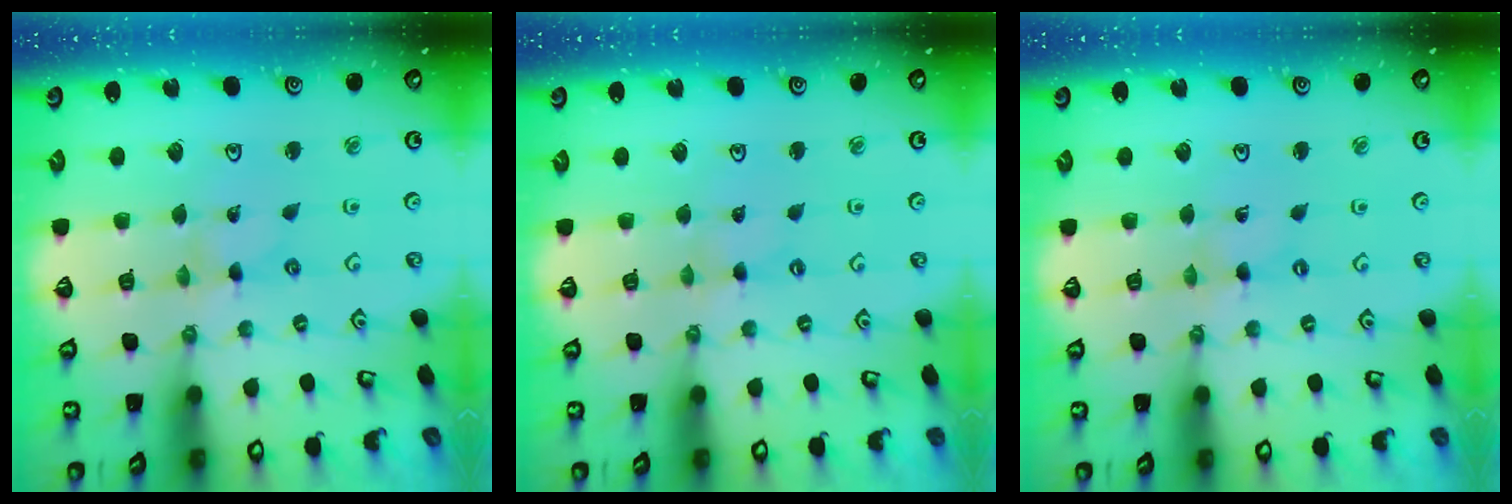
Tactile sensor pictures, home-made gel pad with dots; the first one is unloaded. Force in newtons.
{"total": 1.1, "press": 1.0, "slide": 0.3}
{"total": 0.0}